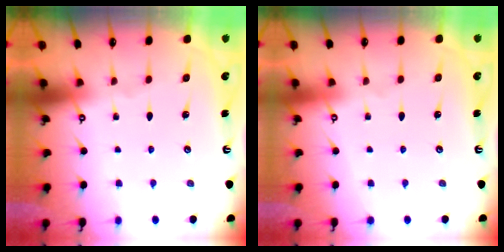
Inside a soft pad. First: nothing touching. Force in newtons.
{"total": 3.9, "press": 3.9, "slide": 0.1}